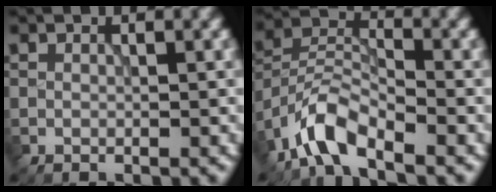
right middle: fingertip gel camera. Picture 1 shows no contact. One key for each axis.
{"total": 5.1, "fx": -3.9, "fy": 1.5, "fz": 2.9, "tx": -0.051, "ty": 0.006, "tz": -0.085}